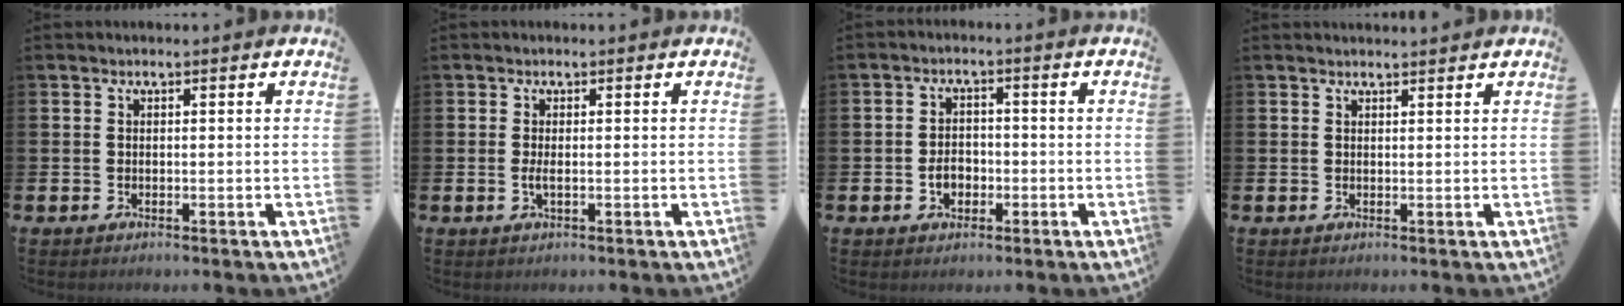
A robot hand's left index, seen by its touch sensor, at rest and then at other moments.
{"total": 1.1, "force": [-0.1, 0.2, 1.1], "torque": [-0.023, 0.001, -0.002]}
{"total": 2.8, "force": [-0.9, 2.2, 1.6], "torque": [-0.020, -0.003, -0.023]}
{"total": 1.2, "force": [1.2, 0.0, 0.1], "torque": [0.011, -0.008, 0.019]}